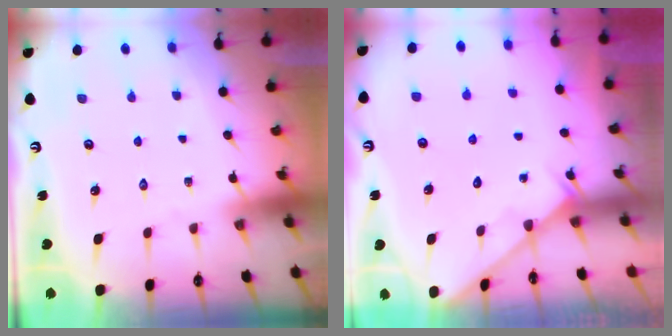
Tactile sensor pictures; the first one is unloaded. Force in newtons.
{"total": 2.9, "press": 2.9, "slide": 0.3}